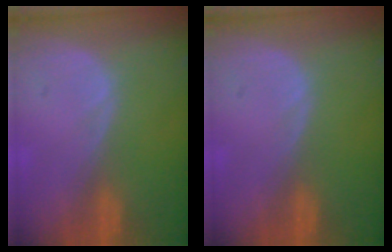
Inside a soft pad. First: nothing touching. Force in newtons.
{"total": 0.0}